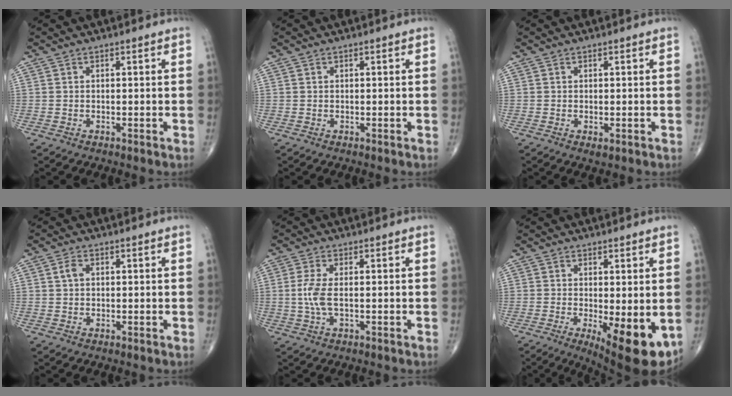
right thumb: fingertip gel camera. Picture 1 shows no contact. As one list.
[{"total": 0.0}, {"total": 1.1, "force": [-0.3, 0.5, 0.9], "torque": [-0.013, -0.004, -0.003]}, {"total": 1.8, "force": [0.4, 1.2, 1.3], "torque": [-0.024, 0.005, 0.007]}, {"total": 4.5, "force": [-0.1, 1.7, 4.2], "torque": [-0.110, 0.000, -0.003]}, {"total": 11.4, "force": [-3.0, 3.8, 10.4], "torque": [-0.136, -0.024, -0.033]}]